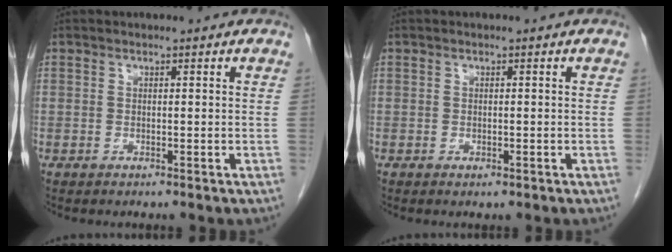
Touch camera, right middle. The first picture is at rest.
{"total": 0.6, "force": [-0.3, 0.3, 0.4], "torque": [-0.010, -0.002, -0.002]}